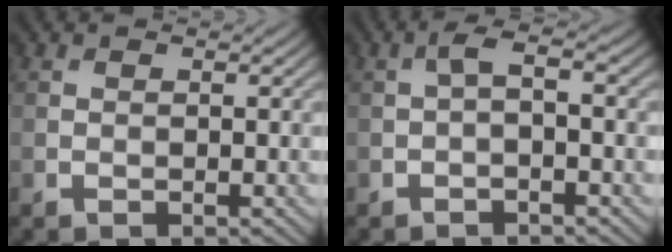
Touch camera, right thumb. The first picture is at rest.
{"total": 2.0, "force": [-0.4, 0.5, 1.9], "torque": [-0.038, 0.004, -0.012]}